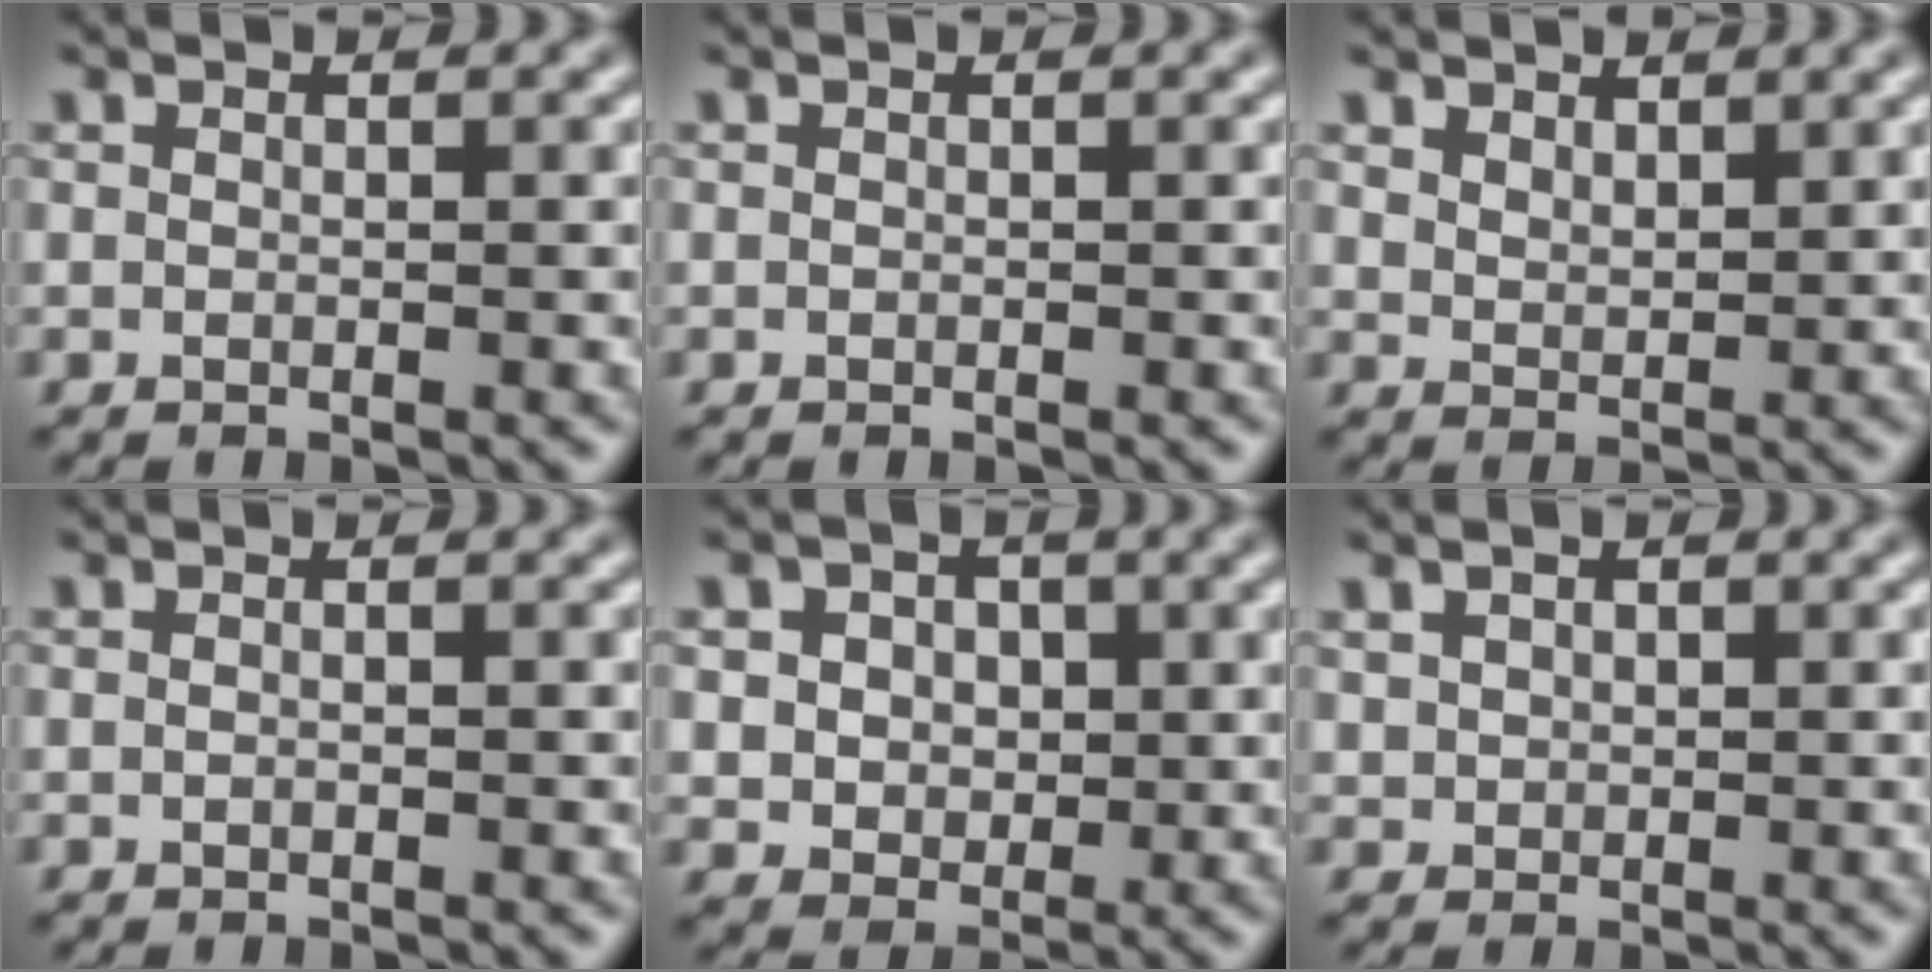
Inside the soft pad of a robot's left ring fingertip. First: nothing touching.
{"total": 0.0}
{"total": 2.3, "force": [1.8, 1.1, 0.8], "torque": [-0.020, -0.001, 0.037]}
{"total": 0.7, "force": [0.1, 0.3, 0.6], "torque": [-0.008, -0.008, -0.001]}
{"total": 5.3, "force": [1.5, 4.3, 2.7], "torque": [-0.061, 0.011, 0.019]}
{"total": 1.8, "force": [0.9, 1.4, 0.8], "torque": [-0.018, 0.007, 0.016]}